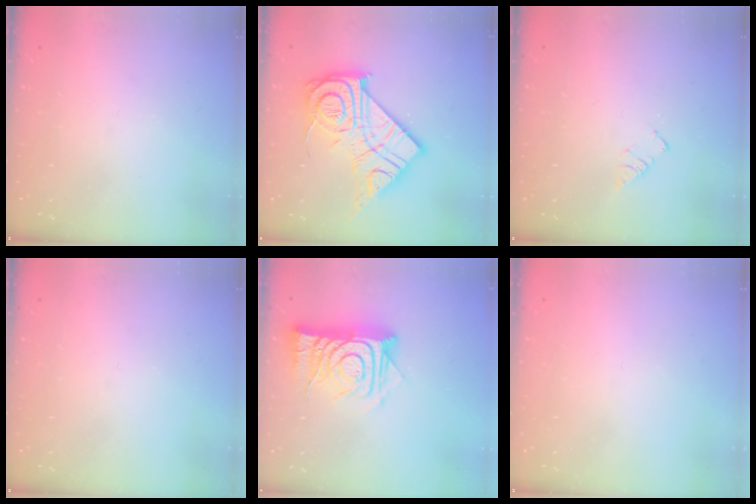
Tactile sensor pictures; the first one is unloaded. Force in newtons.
{"total": 23.3, "press": 23.3, "slide": 1.7}
{"total": 2.6, "press": 2.6, "slide": 0.3}
{"total": 0.0}
{"total": 15.5, "press": 15.4, "slide": 1.2}
{"total": 1.5, "press": 1.5, "slide": 0.1}